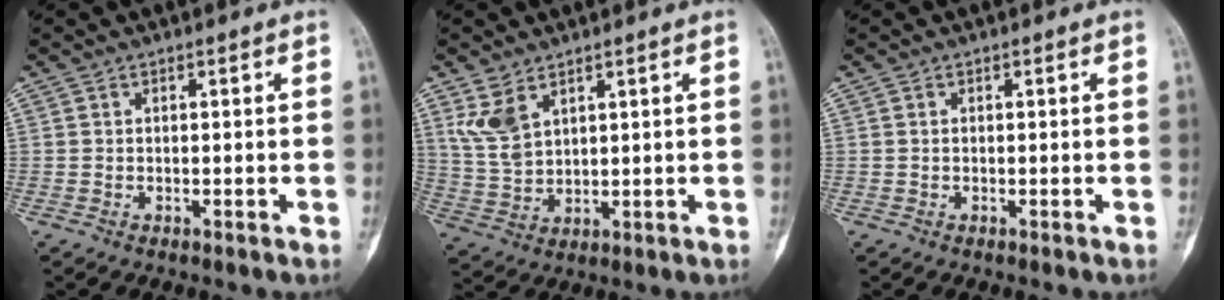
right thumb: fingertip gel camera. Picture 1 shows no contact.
{"total": 6.8, "force": [3.8, 3.8, 4.2], "torque": [-0.080, -0.012, 0.091]}
{"total": 0.0}